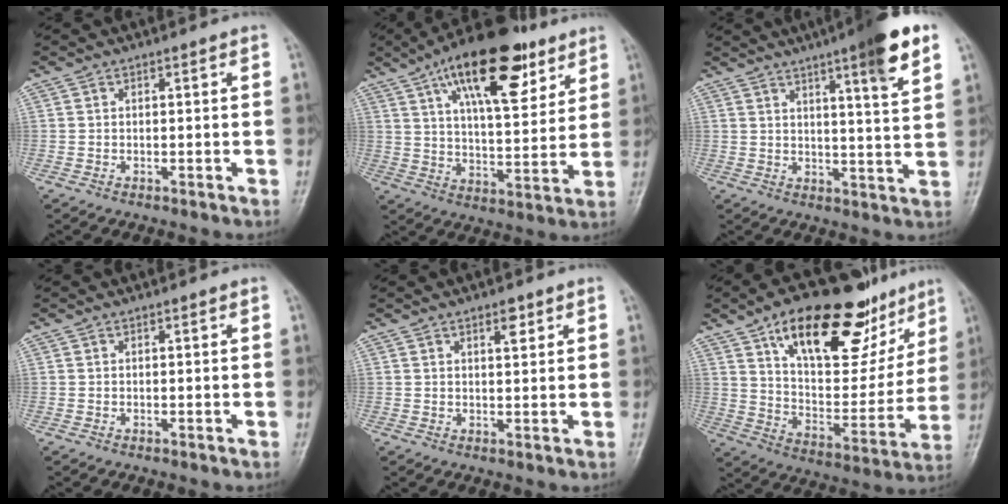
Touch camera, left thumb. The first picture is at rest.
{"total": 20.9, "force": [11.3, 8.5, 15.4], "torque": [-0.211, -0.032, 0.182]}
{"total": 12.1, "force": [6.8, 1.2, 9.9], "torque": [-0.133, -0.027, 0.092]}
{"total": 0.0}
{"total": 2.8, "force": [1.6, 1.2, 1.9], "torque": [-0.020, -0.008, 0.024]}
{"total": 27.5, "force": [16.0, 12.9, 18.2], "torque": [-0.219, -0.035, 0.253]}